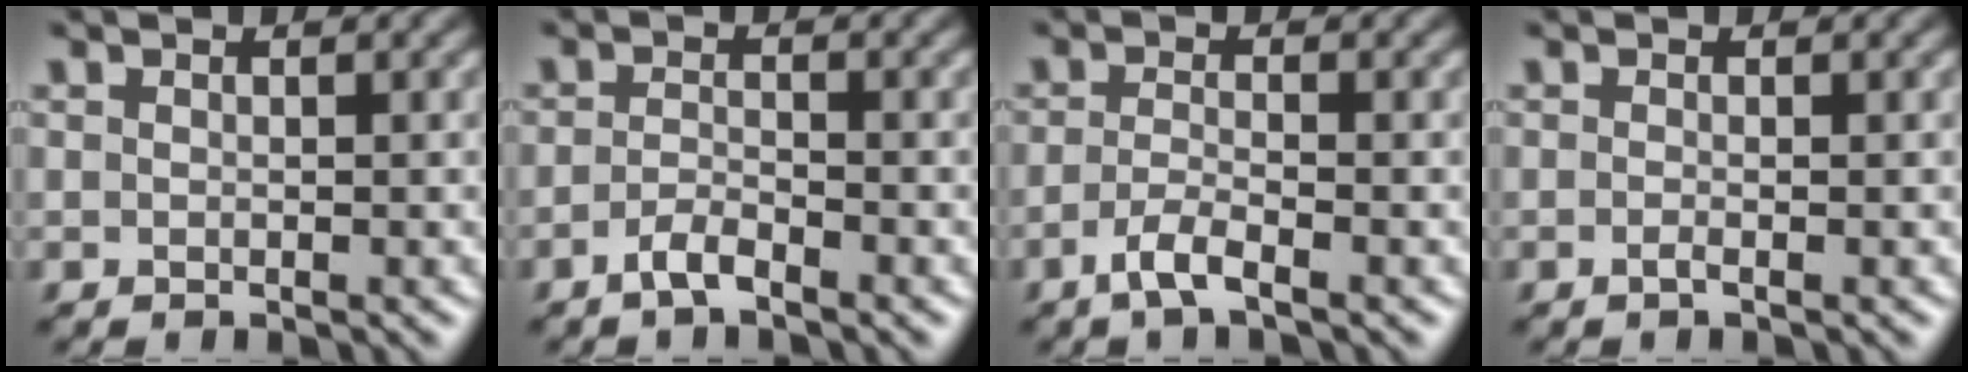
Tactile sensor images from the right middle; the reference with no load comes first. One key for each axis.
{"total": 1.8, "fx": -1.2, "fy": 0.4, "fz": 1.2, "tx": -0.026, "ty": 0.003, "tz": -0.028}
{"total": 2.4, "fx": -1.4, "fy": 0.5, "fz": 1.9, "tx": -0.040, "ty": -0.001, "tz": -0.036}
{"total": 0.7, "fx": -0.3, "fy": 0.2, "fz": 0.6, "tx": -0.012, "ty": -0.005, "tz": -0.007}